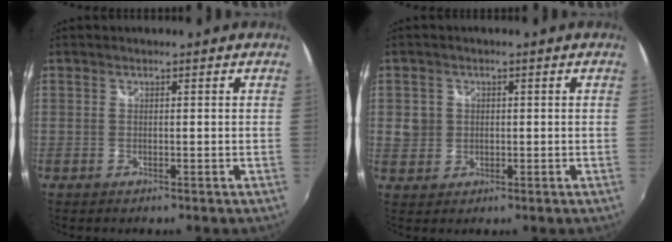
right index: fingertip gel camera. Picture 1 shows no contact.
{"total": 3.9, "force": [0.2, 3.7, 1.1], "torque": [-0.019, 0.007, 0.004]}